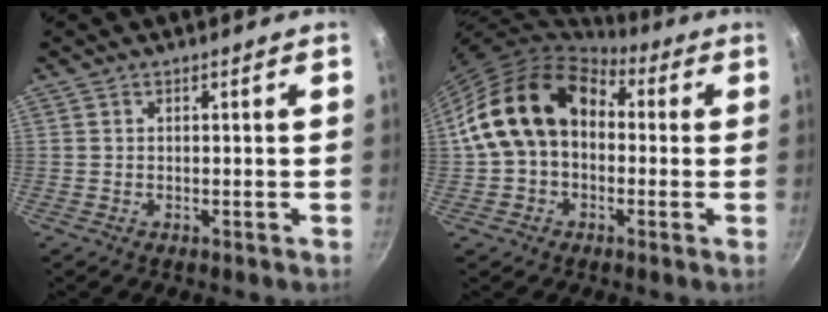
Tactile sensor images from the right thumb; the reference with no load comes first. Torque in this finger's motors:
{"motor_torque": [-0.43, 1.61, 0.30, 0.28, 0.47]}